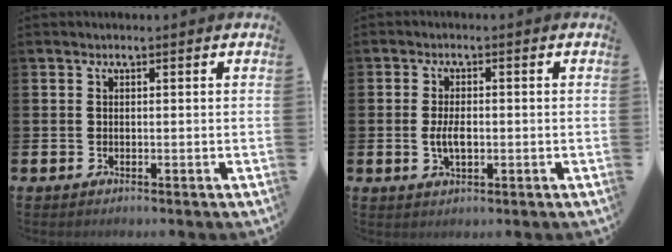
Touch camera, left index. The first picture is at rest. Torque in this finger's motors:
{"motor_torque": [0.44, -0.26, 0.10, 0.10]}